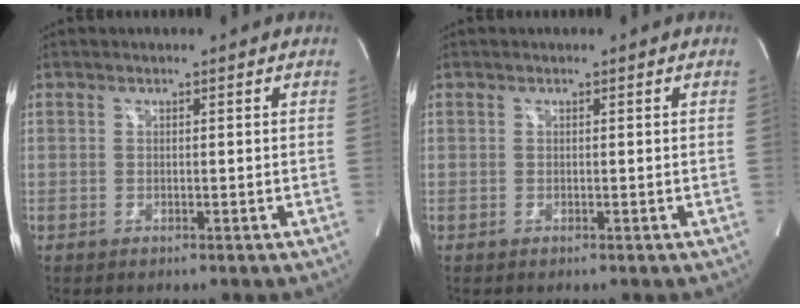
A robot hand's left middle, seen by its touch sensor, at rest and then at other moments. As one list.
[{"total": 0.0}]